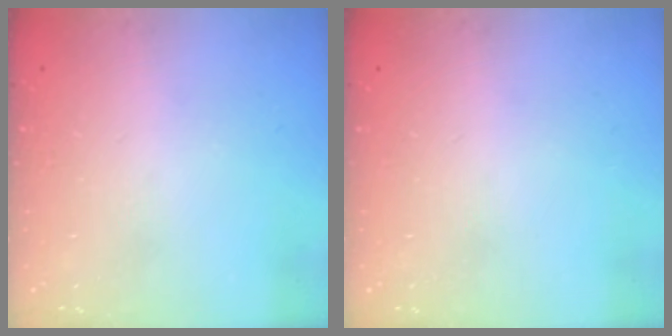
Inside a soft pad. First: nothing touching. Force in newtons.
{"total": 0.0}